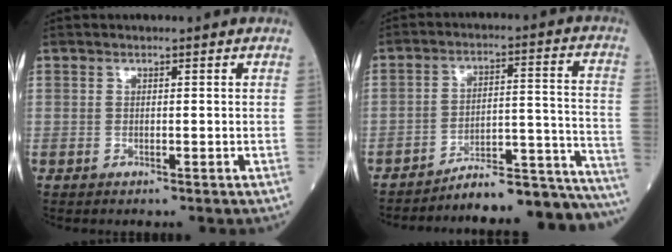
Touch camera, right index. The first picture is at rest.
{"total": 18.9, "force": [-18.5, 0.2, 4.0], "torque": [-0.010, 0.037, -0.251]}